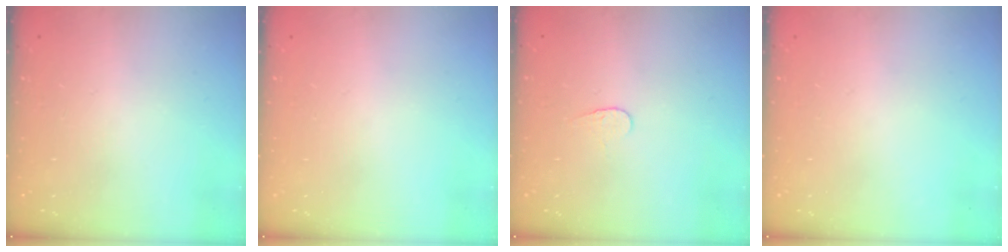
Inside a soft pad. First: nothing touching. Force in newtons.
{"total": 0.0}
{"total": 4.3, "press": 4.3, "slide": 0.3}
{"total": 0.0}